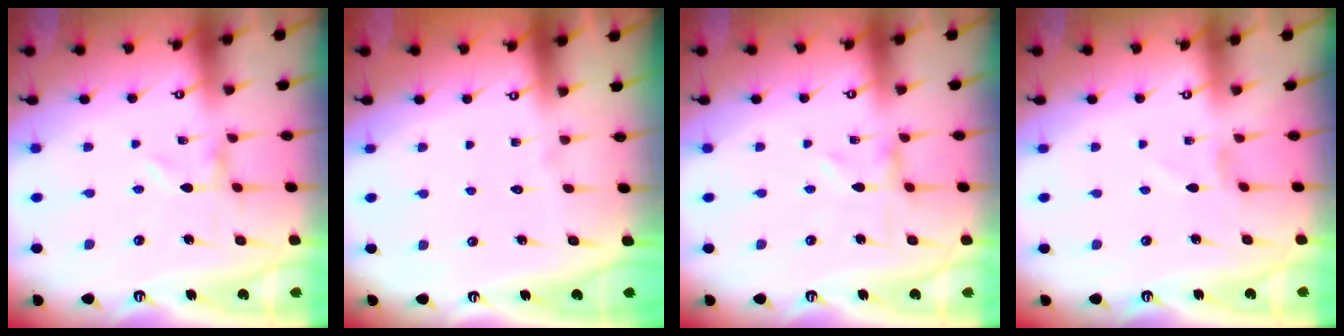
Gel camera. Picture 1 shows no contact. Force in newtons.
{"total": 1.6, "press": 1.6, "slide": 0.1}
{"total": 0.9, "press": 0.9, "slide": 0.2}
{"total": 1.3, "press": 1.3, "slide": 0.2}